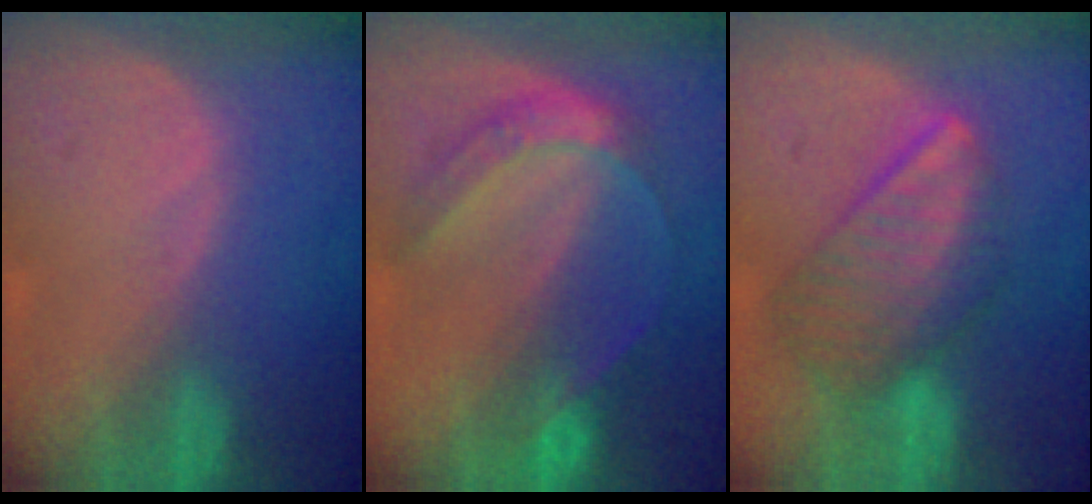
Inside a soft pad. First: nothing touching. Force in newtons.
{"total": 6.8, "press": 5.6, "slide": 3.9}
{"total": 8.5, "press": 7.5, "slide": 4.2}